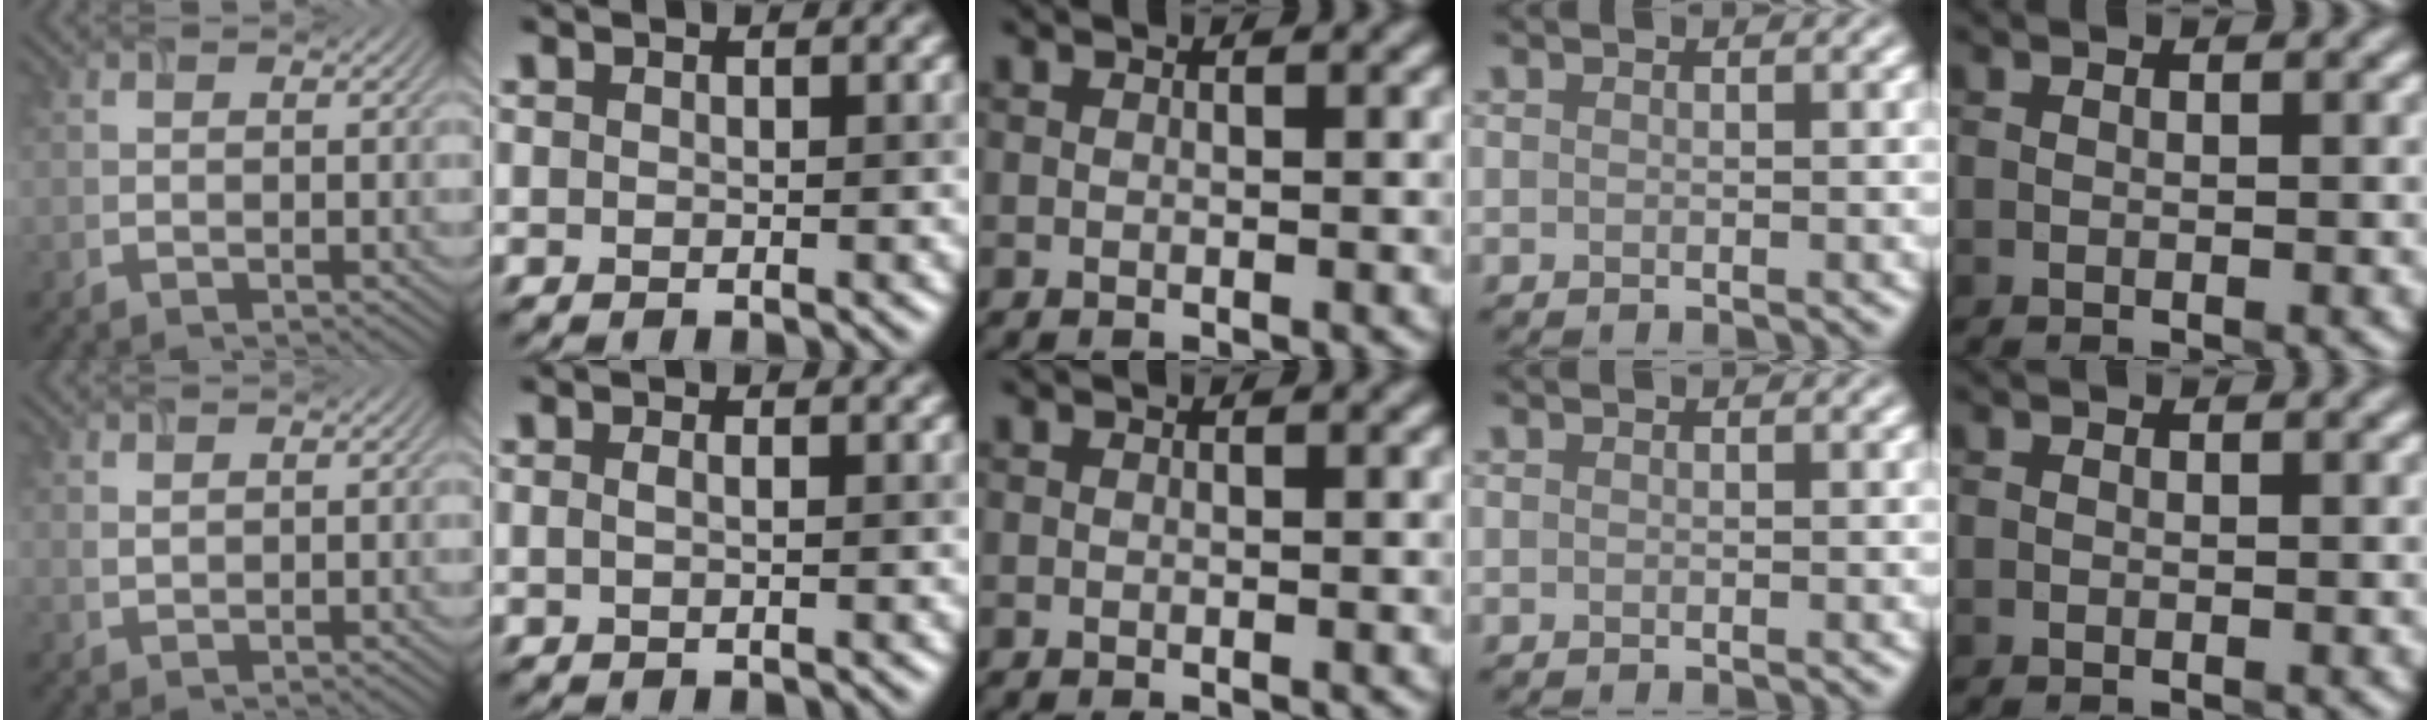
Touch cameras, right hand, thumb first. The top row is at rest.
{"thumb": {"total": 1.0, "force": [0.7, 0.5, 0.5], "torque": [-0.019, -0.002, 0.018]}, "index": {"total": 0.8, "force": [0.0, 0.2, 0.7], "torque": [-0.016, -0.001, -0.003]}}